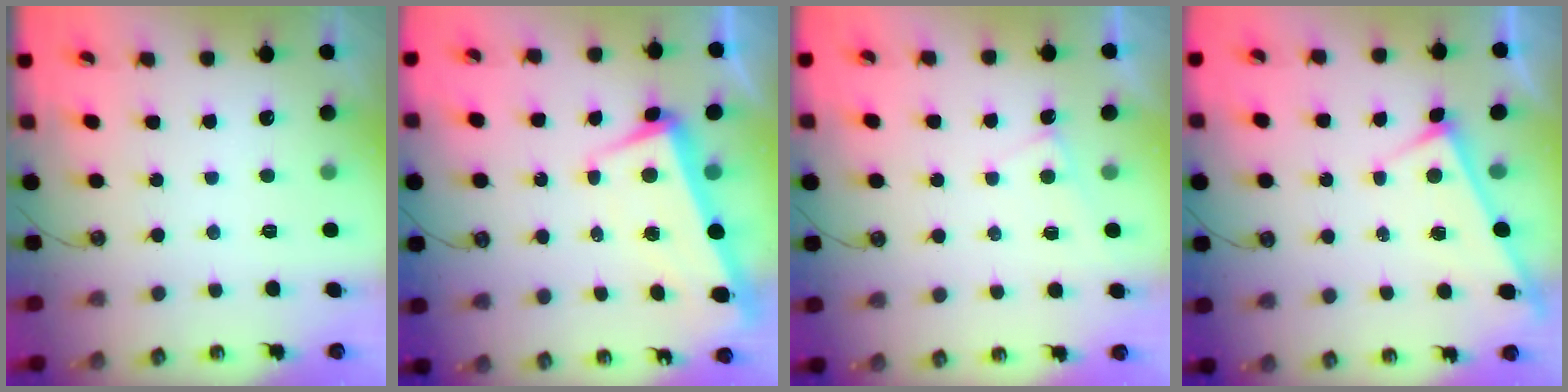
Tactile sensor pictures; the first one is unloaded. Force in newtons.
{"total": 2.1, "press": 0.6, "slide": 2.0}
{"total": 1.3, "press": 1.3, "slide": 0.2}
{"total": 3.0, "press": 3.0, "slide": 0.2}